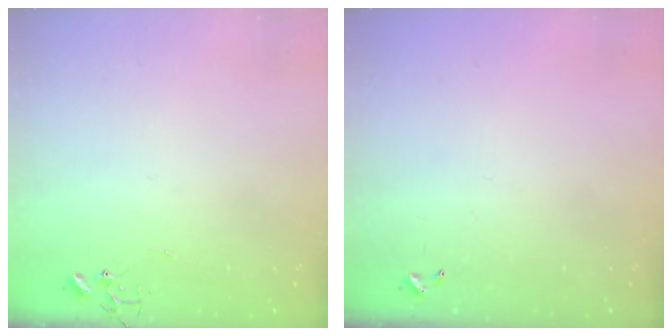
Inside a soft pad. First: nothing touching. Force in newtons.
{"total": 0.0}